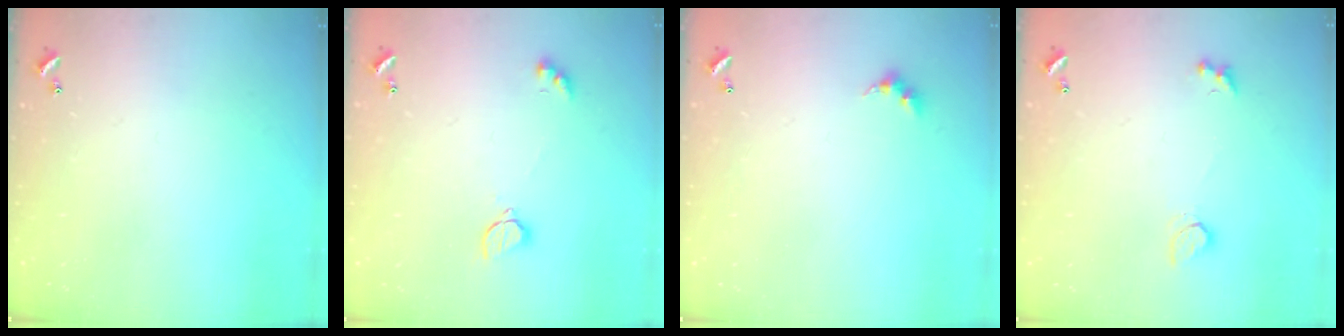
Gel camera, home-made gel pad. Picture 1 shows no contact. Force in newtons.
{"total": 2.4, "press": 2.3, "slide": 0.8}
{"total": 3.0, "press": 2.9, "slide": 0.5}
{"total": 2.3, "press": 1.9, "slide": 1.1}